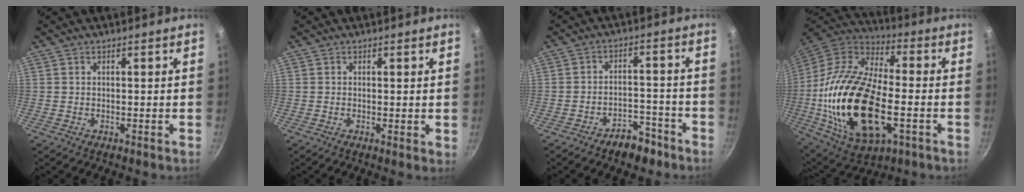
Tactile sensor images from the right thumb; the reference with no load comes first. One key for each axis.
{"total": 1.0, "fx": 0.1, "fy": 0.3, "fz": 1.0, "tx": -0.014, "ty": -0.005, "tz": 0.001}
{"total": 6.7, "fx": -5.0, "fy": 3.3, "fz": 3.1, "tx": -0.028, "ty": 0.048, "tz": -0.067}
{"total": 28.4, "fx": -5.1, "fy": 14.6, "fz": 23.8, "tx": -0.462, "ty": 0.013, "tz": -0.087}